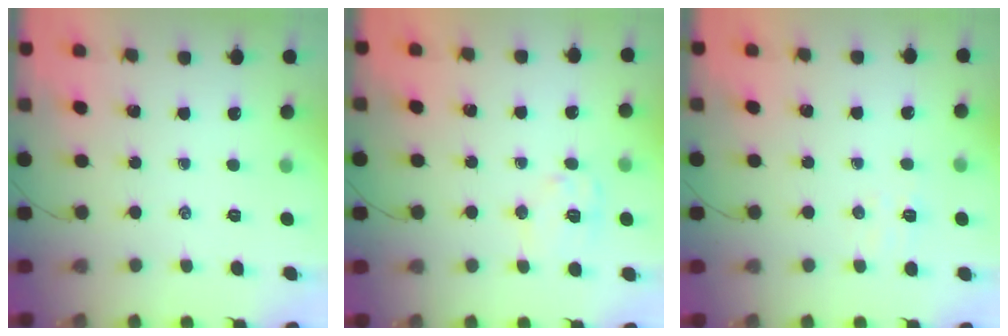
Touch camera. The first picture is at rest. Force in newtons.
{"total": 8.1, "press": 8.1, "slide": 0.6}
{"total": 4.0, "press": 3.9, "slide": 1.0}